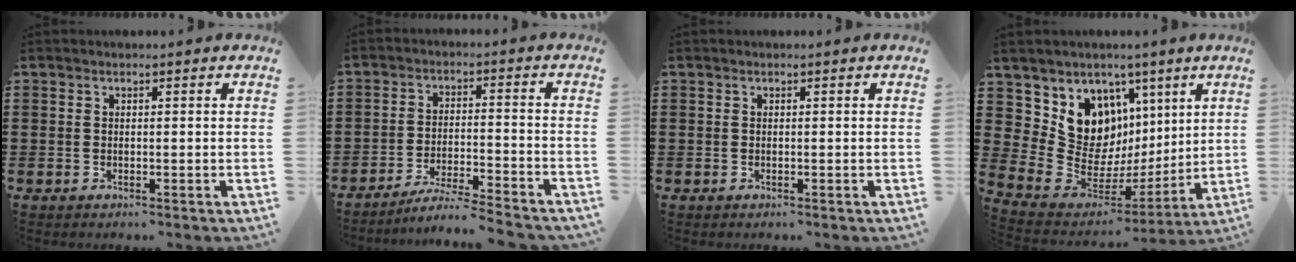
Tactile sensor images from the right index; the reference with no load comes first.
{"total": 5.2, "force": [-4.9, -0.4, 1.7], "torque": [-0.037, -0.010, -0.098]}
{"total": 0.0}
{"total": 11.8, "force": [5.3, 9.9, 3.4], "torque": [-0.090, -0.054, 0.109]}